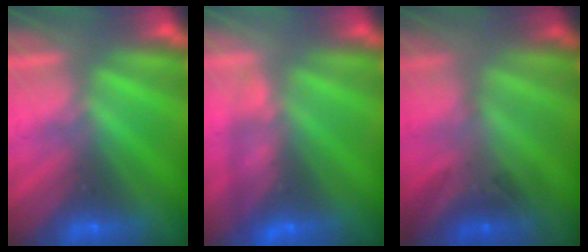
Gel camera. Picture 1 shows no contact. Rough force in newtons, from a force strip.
{"total": 4.7}
{"total": 2.2}